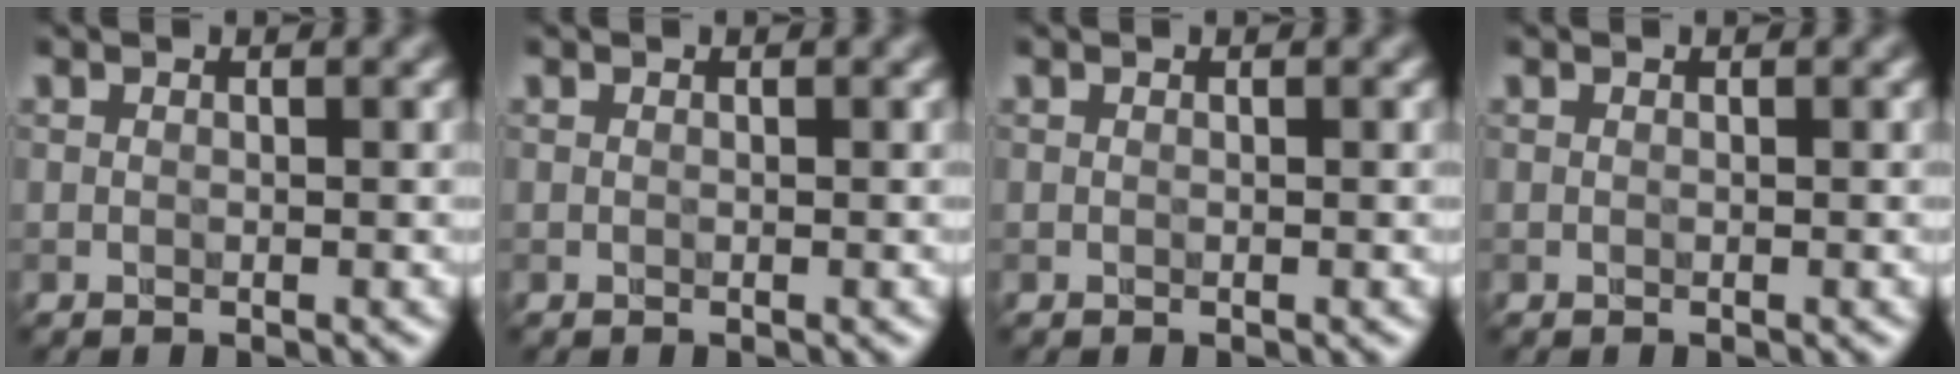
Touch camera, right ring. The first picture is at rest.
{"total": 0.0}
{"total": 0.0}
{"total": 0.0}